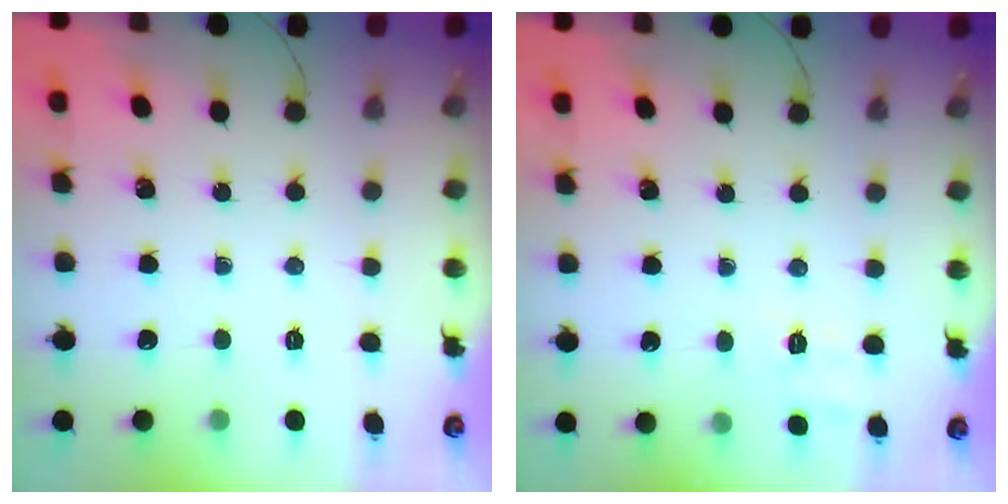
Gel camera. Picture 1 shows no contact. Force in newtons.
{"total": 2.8, "press": 2.1, "slide": 1.9}